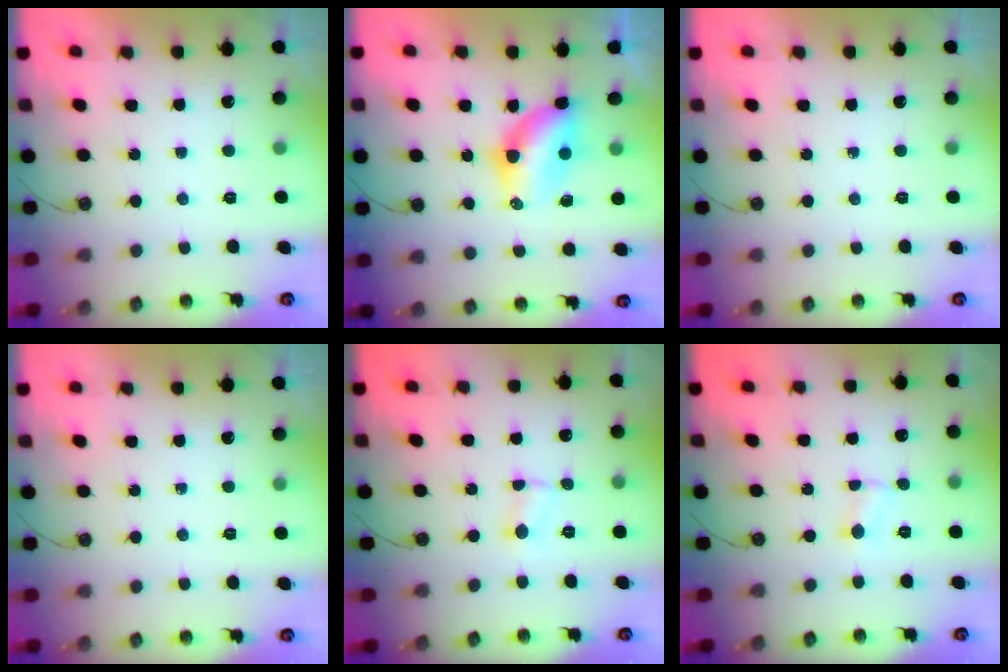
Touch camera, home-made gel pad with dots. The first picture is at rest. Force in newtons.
{"total": 8.7, "press": 7.8, "slide": 3.7}
{"total": 0.0}
{"total": 0.0}
{"total": 2.3, "press": 2.2, "slide": 0.5}
{"total": 1.6, "press": 1.5, "slide": 0.4}